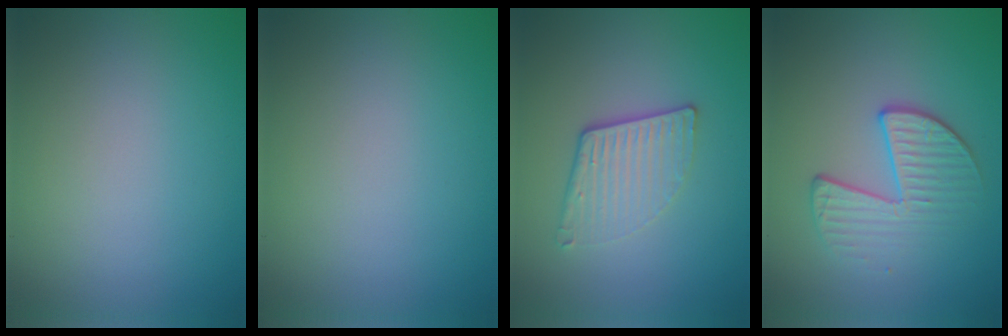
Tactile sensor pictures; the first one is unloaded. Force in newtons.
{"total": 0.0}
{"total": 3.3, "press": 2.6, "slide": 1.9}
{"total": 3.5, "press": 2.8, "slide": 2.1}